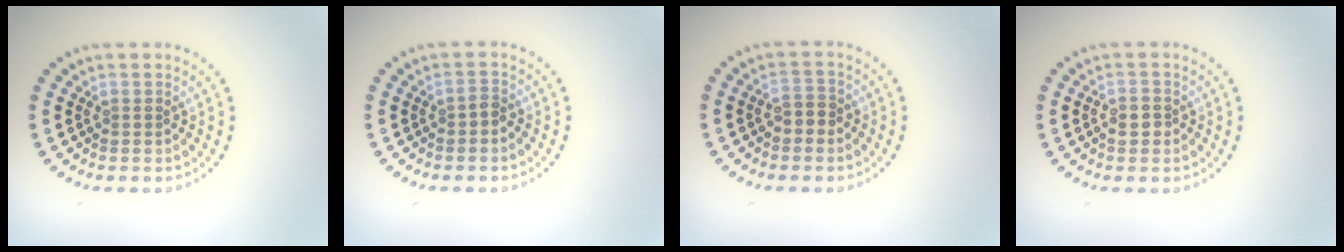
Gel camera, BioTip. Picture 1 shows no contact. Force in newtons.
{"total": 0.9, "press": 0.7, "slide": 0.5}
{"total": 1.6, "press": 1.5, "slide": 0.5}
{"total": 1.2, "press": 1.2, "slide": 0.2}